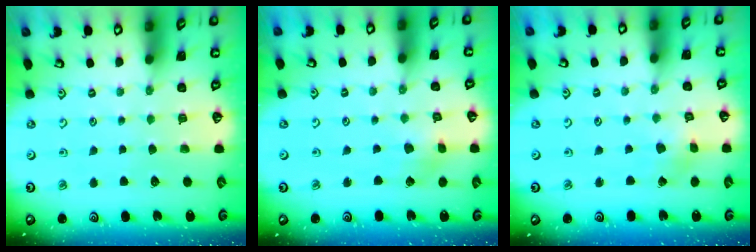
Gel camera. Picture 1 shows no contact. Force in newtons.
{"total": 3.0, "press": 3.0, "slide": 0.1}
{"total": 2.3, "press": 2.3, "slide": 0.2}